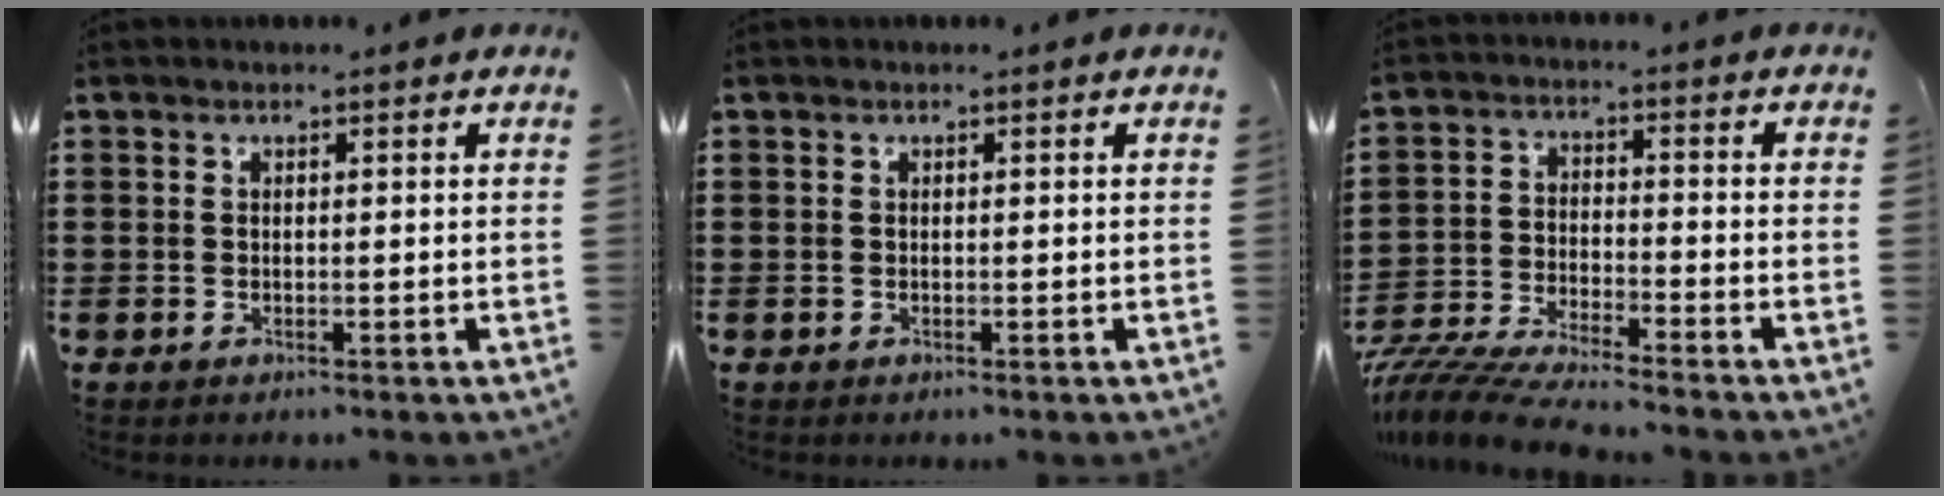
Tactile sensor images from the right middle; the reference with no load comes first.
{"total": 0.0}
{"total": 6.8, "force": [-6.6, 0.0, 1.7], "torque": [-0.048, -0.009, -0.134]}